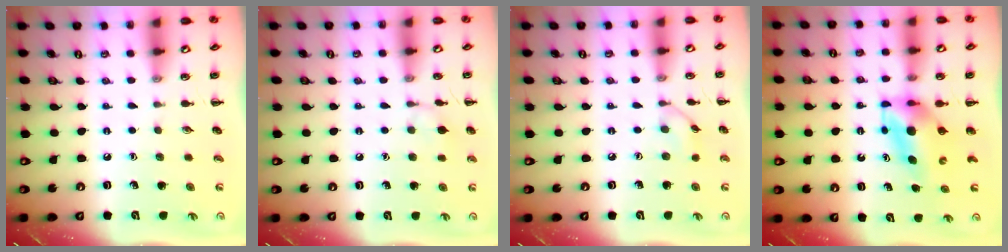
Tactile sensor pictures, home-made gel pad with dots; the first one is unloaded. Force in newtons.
{"total": 5.4, "press": 5.1, "slide": 1.9}
{"total": 6.3, "press": 6.2, "slide": 1.4}
{"total": 5.7, "press": 5.6, "slide": 0.9}